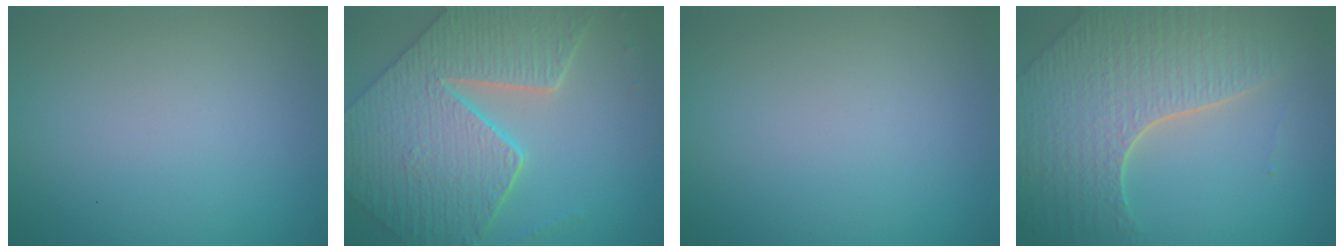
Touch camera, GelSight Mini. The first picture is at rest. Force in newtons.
{"total": 9.2, "press": 7.1, "slide": 5.8}
{"total": 0.0}
{"total": 7.6, "press": 5.3, "slide": 5.5}